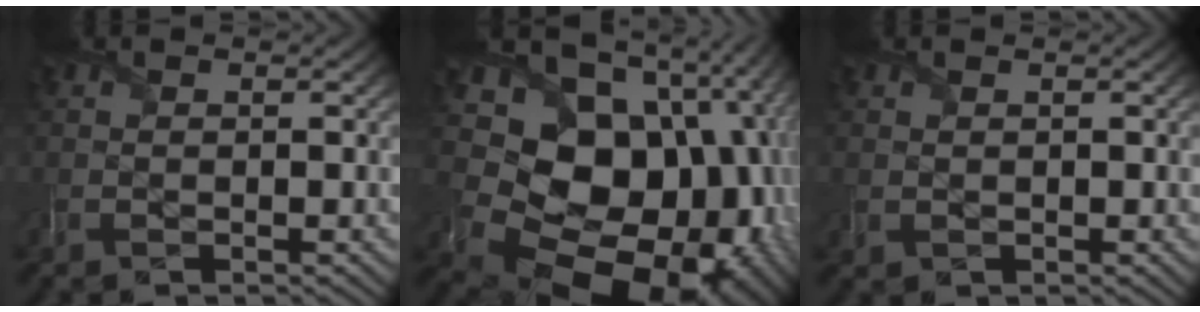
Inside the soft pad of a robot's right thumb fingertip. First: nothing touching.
{"total": 23.1, "force": [-4.3, 18.6, 13.1], "torque": [-0.258, -0.046, -0.067]}
{"total": 0.5, "force": [0.3, 0.4, -0.1], "torque": [0.001, -0.002, 0.011]}